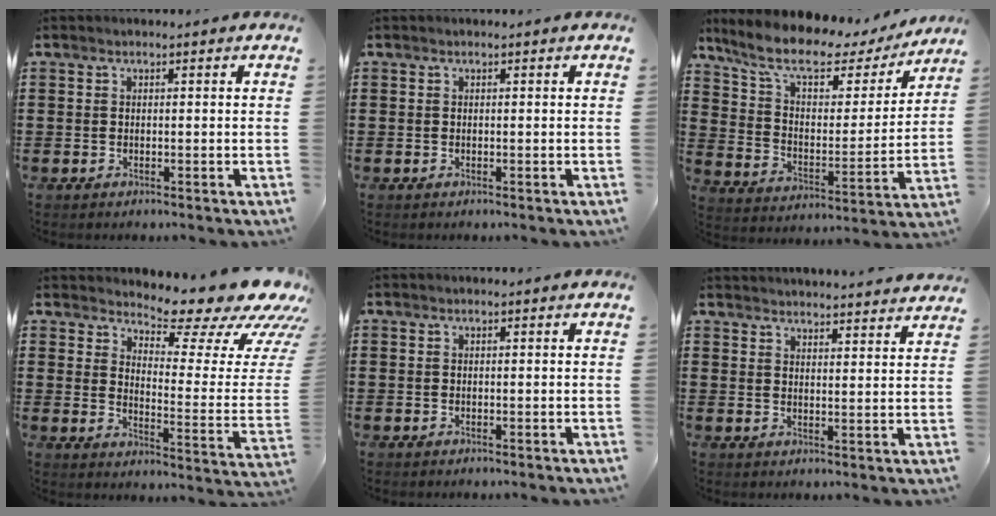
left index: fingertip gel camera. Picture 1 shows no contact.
{"total": 0.0}
{"total": 9.5, "force": [7.3, 2.9, 5.4], "torque": [-0.125, -0.038, 0.122]}
{"total": 11.0, "force": [9.2, 2.2, 5.6], "torque": [-0.080, -0.079, 0.150]}
{"total": 0.0}
{"total": 3.4, "force": [3.4, -0.4, -0.2], "torque": [0.002, -0.023, 0.061]}